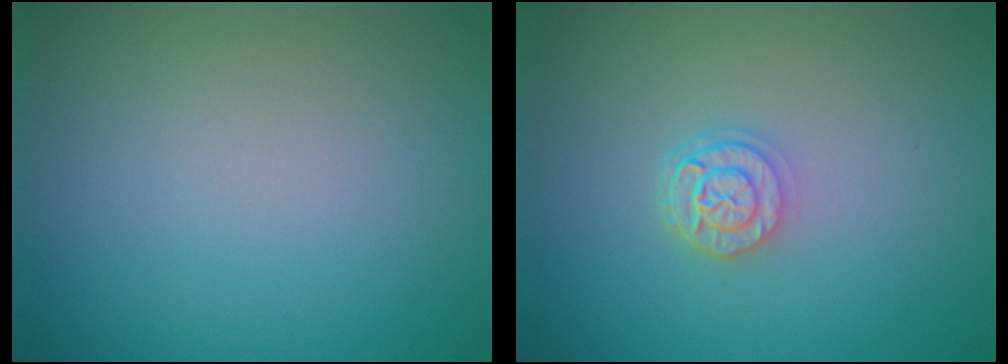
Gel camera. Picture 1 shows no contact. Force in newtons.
{"total": 2.4, "press": 1.9, "slide": 1.5}